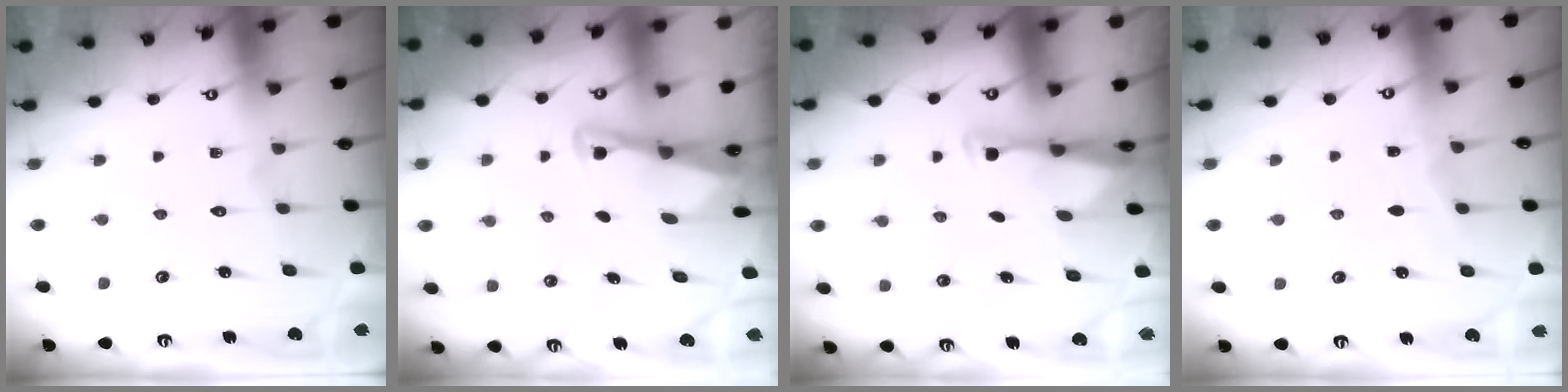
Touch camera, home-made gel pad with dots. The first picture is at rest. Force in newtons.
{"total": 2.9, "press": 2.8, "slide": 0.4}
{"total": 2.9, "press": 2.9, "slide": 0.4}
{"total": 2.6, "press": 2.6, "slide": 0.4}